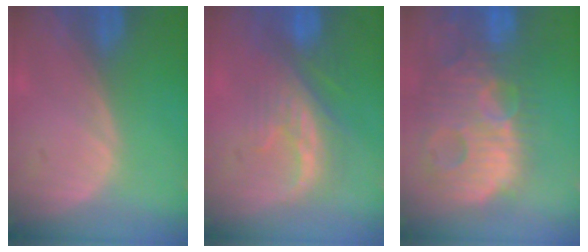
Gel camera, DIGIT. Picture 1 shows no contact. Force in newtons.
{"total": 8.0, "press": 7.4, "slide": 3.1}
{"total": 14.4, "press": 12.4, "slide": 7.3}